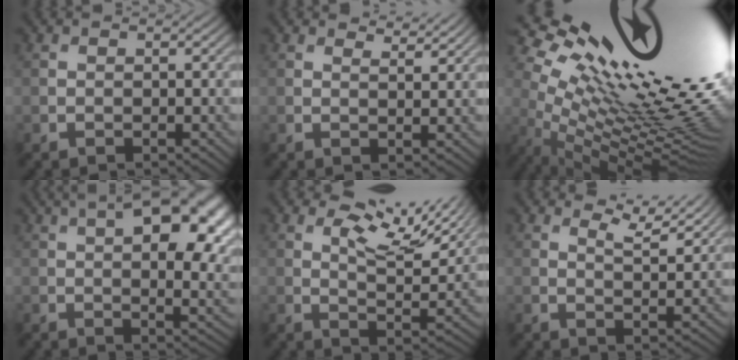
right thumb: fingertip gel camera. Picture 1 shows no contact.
{"total": 3.3, "force": [3.0, 0.6, 1.3], "torque": [-0.023, -0.006, 0.046]}
{"total": 19.4, "force": [8.5, 5.9, 16.4], "torque": [-0.254, 0.032, 0.148]}
{"total": 17.4, "force": [6.5, 8.3, 13.9], "torque": [-0.182, 0.035, 0.084]}
{"total": 10.5, "force": [6.9, 3.3, 7.3], "torque": [-0.130, 0.001, 0.112]}
{"total": 4.8, "force": [3.9, 0.7, 2.6], "torque": [-0.056, -0.005, 0.071]}